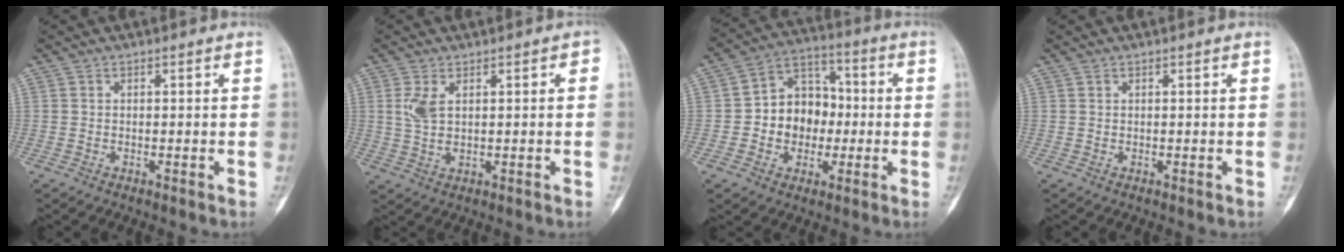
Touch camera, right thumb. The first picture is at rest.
{"total": 5.2, "force": [1.1, 2.8, 4.2], "torque": [-0.076, 0.004, 0.024]}
{"total": 12.3, "force": [-1.2, 10.0, 7.1], "torque": [-0.058, 0.036, -0.026]}
{"total": 0.0}